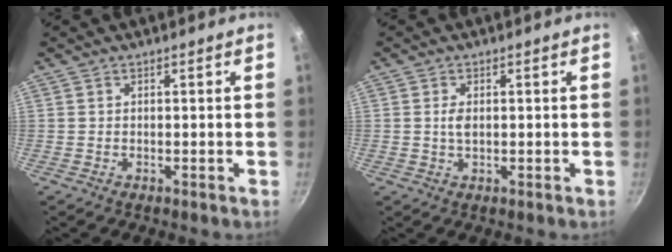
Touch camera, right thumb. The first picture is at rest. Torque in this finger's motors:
{"motor_torque": [0.52, 0.71, 0.56, 0.07, 0.18]}